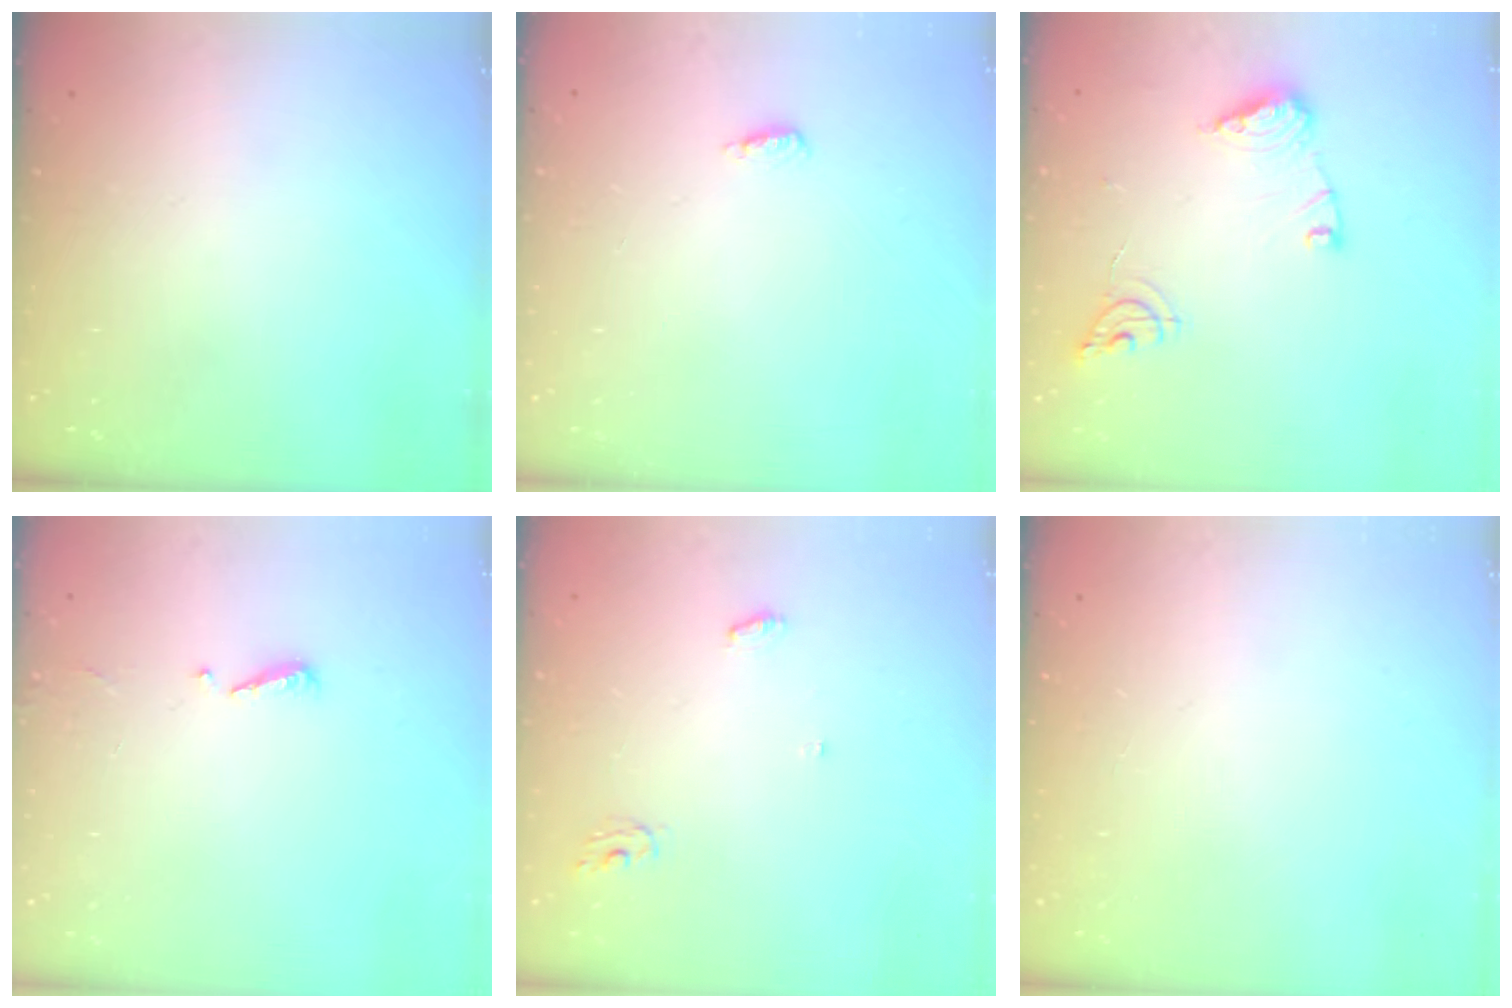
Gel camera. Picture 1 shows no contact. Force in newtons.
{"total": 4.4, "press": 4.1, "slide": 1.5}
{"total": 11.5, "press": 11.4, "slide": 1.0}
{"total": 4.9, "press": 4.8, "slide": 0.4}
{"total": 4.1, "press": 4.1, "slide": 0.2}
{"total": 0.0}